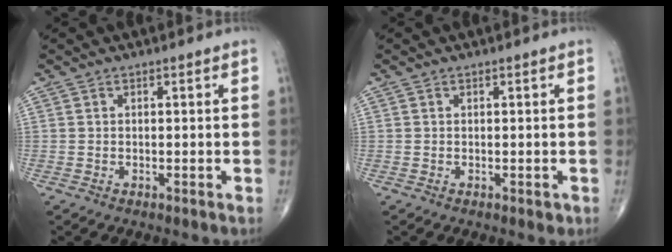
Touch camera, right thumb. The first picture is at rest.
{"total": 0.8, "force": [0.0, 0.5, 0.6], "torque": [-0.004, 0.000, 0.002]}